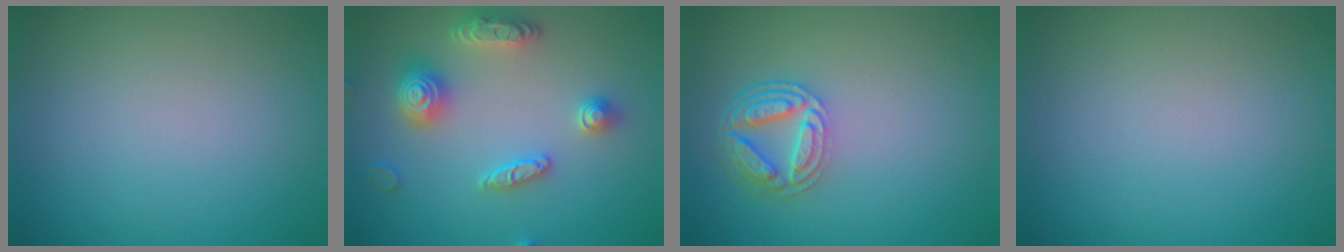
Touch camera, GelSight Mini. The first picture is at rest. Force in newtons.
{"total": 4.2, "press": 4.1, "slide": 1.0}
{"total": 4.3, "press": 3.4, "slide": 2.7}
{"total": 0.0}